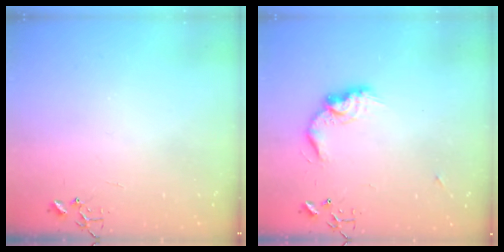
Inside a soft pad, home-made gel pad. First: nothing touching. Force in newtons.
{"total": 12.5, "press": 12.5, "slide": 0.7}